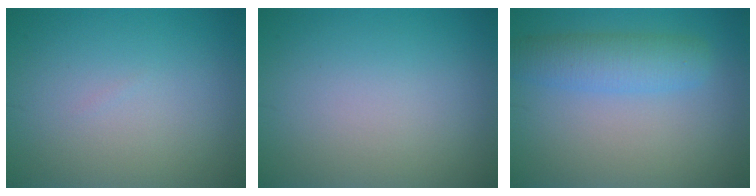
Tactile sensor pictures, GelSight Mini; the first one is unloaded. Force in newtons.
{"total": 0.0}
{"total": 3.9, "press": 3.9, "slide": 0.2}